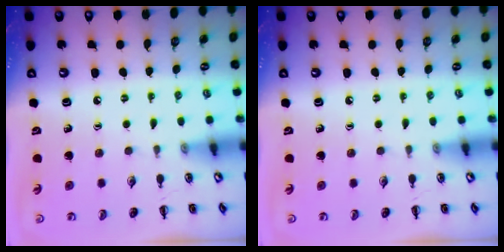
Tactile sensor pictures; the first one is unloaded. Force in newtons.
{"total": 0.0}